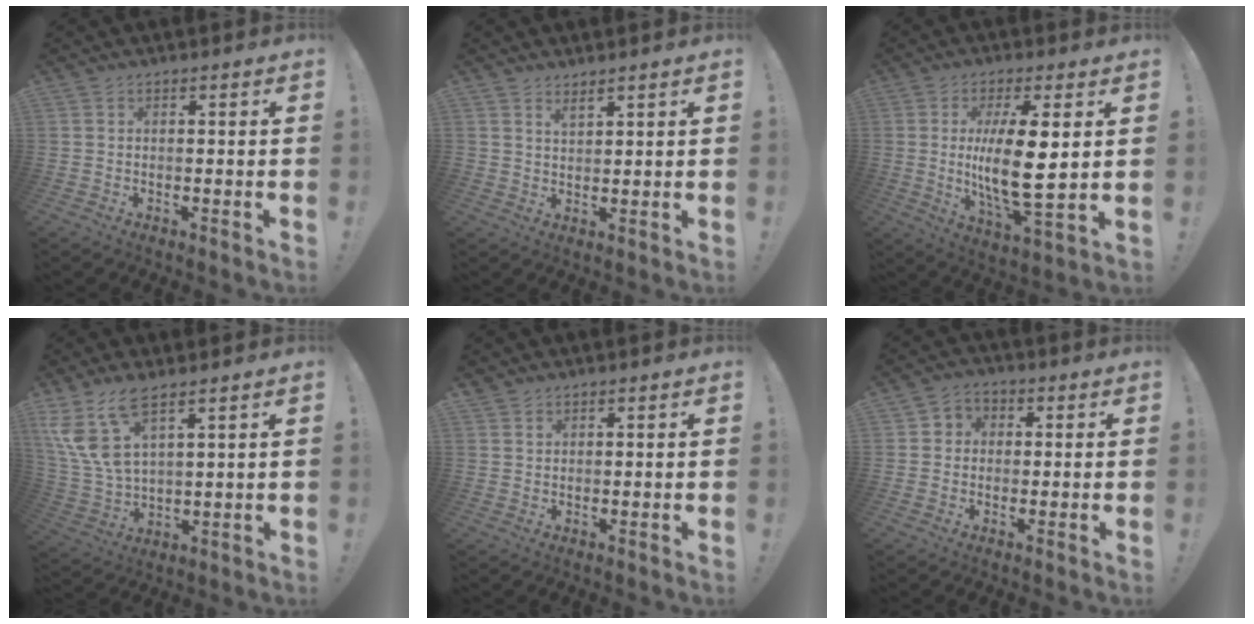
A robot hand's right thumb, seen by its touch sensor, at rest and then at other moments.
{"total": 2.5, "force": [2.2, 0.7, 0.9], "torque": [-0.005, -0.018, 0.038]}
{"total": 15.4, "force": [1.4, 4.2, 14.7], "torque": [-0.283, -0.025, 0.010]}
{"total": 12.4, "force": [7.5, 5.0, 8.5], "torque": [-0.175, -0.039, 0.141]}
{"total": 1.6, "force": [1.3, 0.9, 0.2], "torque": [0.011, -0.013, 0.020]}
{"total": 3.9, "force": [-0.8, 3.6, 1.3], "torque": [-0.012, 0.008, -0.016]}